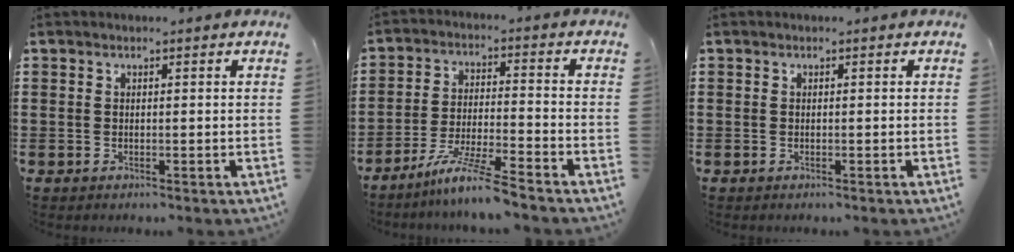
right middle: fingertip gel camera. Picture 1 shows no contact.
{"total": 7.9, "force": [-6.6, -0.5, 4.3], "torque": [-0.086, -0.012, -0.127]}
{"total": 0.0}